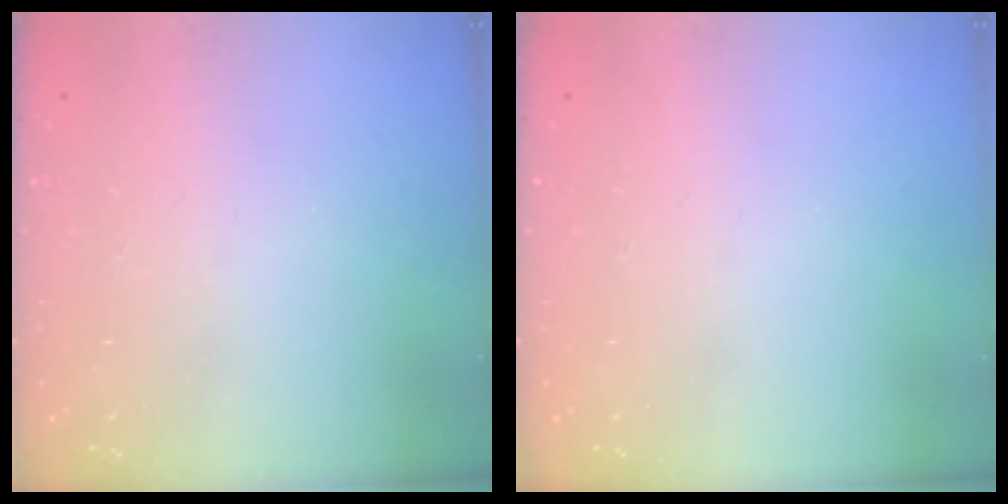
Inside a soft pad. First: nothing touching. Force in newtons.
{"total": 0.0}